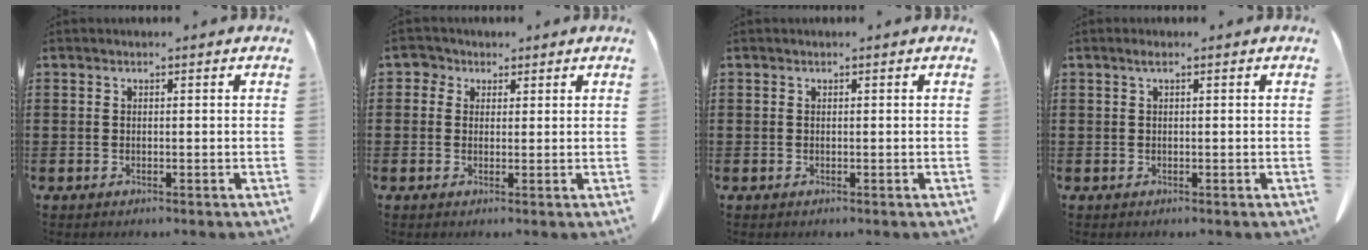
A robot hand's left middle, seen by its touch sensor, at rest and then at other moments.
{"total": 2.1, "force": [1.2, 1.7, 0.5], "torque": [-0.019, 0.009, 0.020]}
{"total": 0.0}
{"total": 0.8, "force": [0.2, 0.0, 0.8], "torque": [-0.015, 0.001, 0.004]}